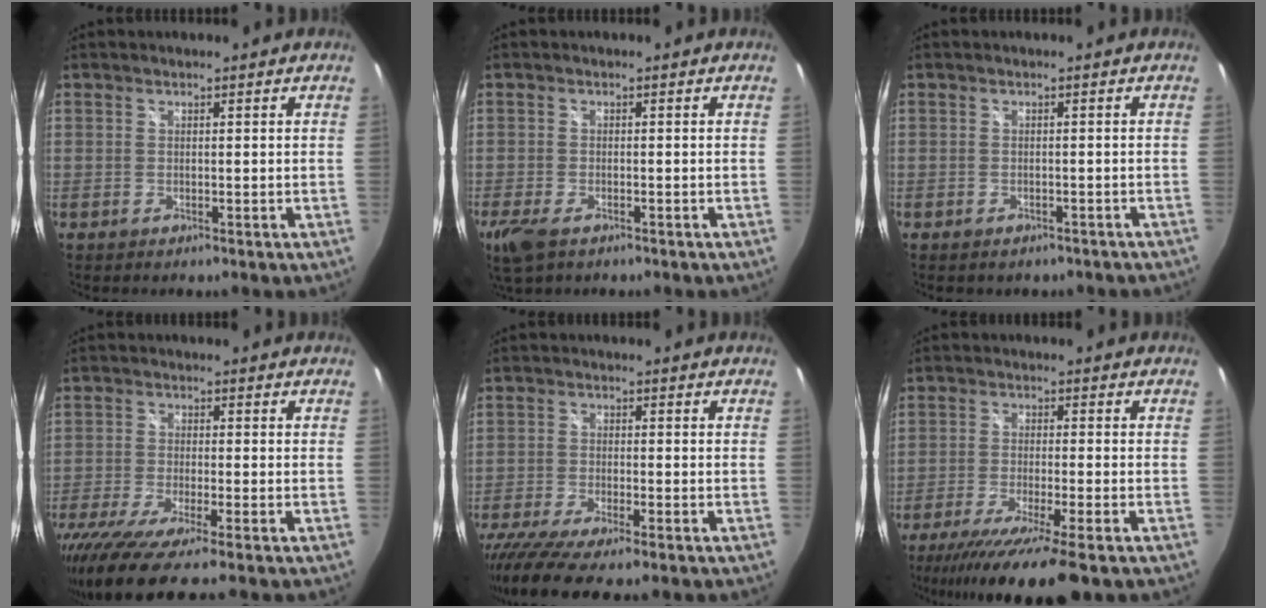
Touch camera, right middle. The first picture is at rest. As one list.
[{"total": 5.3, "force": [-3.4, 2.4, 3.3], "torque": [-0.083, -0.019, -0.063]}, {"total": 4.1, "force": [-3.2, 1.9, 1.5], "torque": [-0.029, -0.016, -0.036]}, {"total": 12.1, "force": [-9.7, 0.2, 7.2], "torque": [-0.159, -0.054, -0.169]}, {"total": 10.6, "force": [-8.7, 0.8, 6.0], "torque": [-0.136, -0.048, -0.150]}, {"total": 14.5, "force": [-11.2, -0.1, 9.2], "torque": [-0.176, -0.052, -0.180]}]